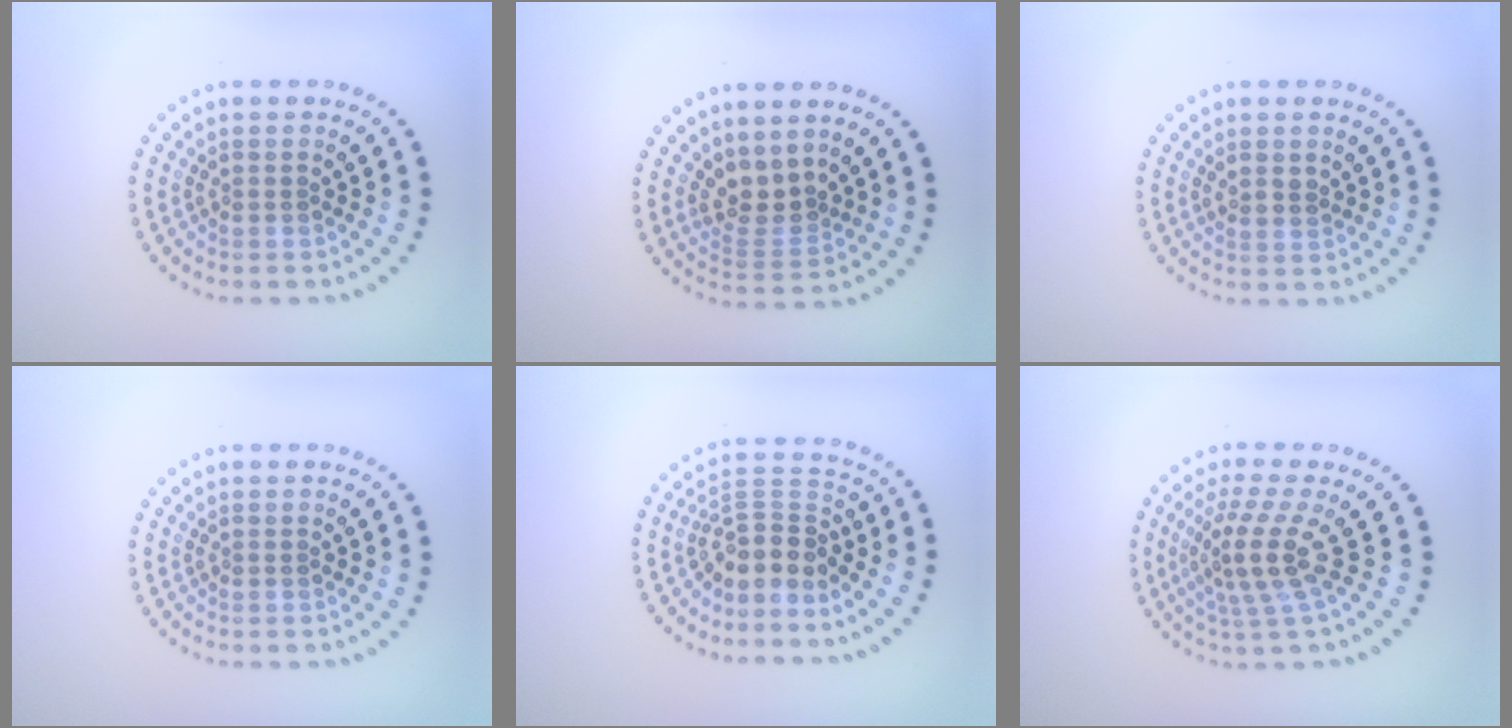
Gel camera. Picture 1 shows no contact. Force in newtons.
{"total": 2.8, "press": 2.2, "slide": 1.7}
{"total": 1.1, "press": 0.8, "slide": 0.8}
{"total": 0.0}
{"total": 3.5, "press": 2.6, "slide": 2.4}
{"total": 3.9, "press": 2.7, "slide": 2.9}